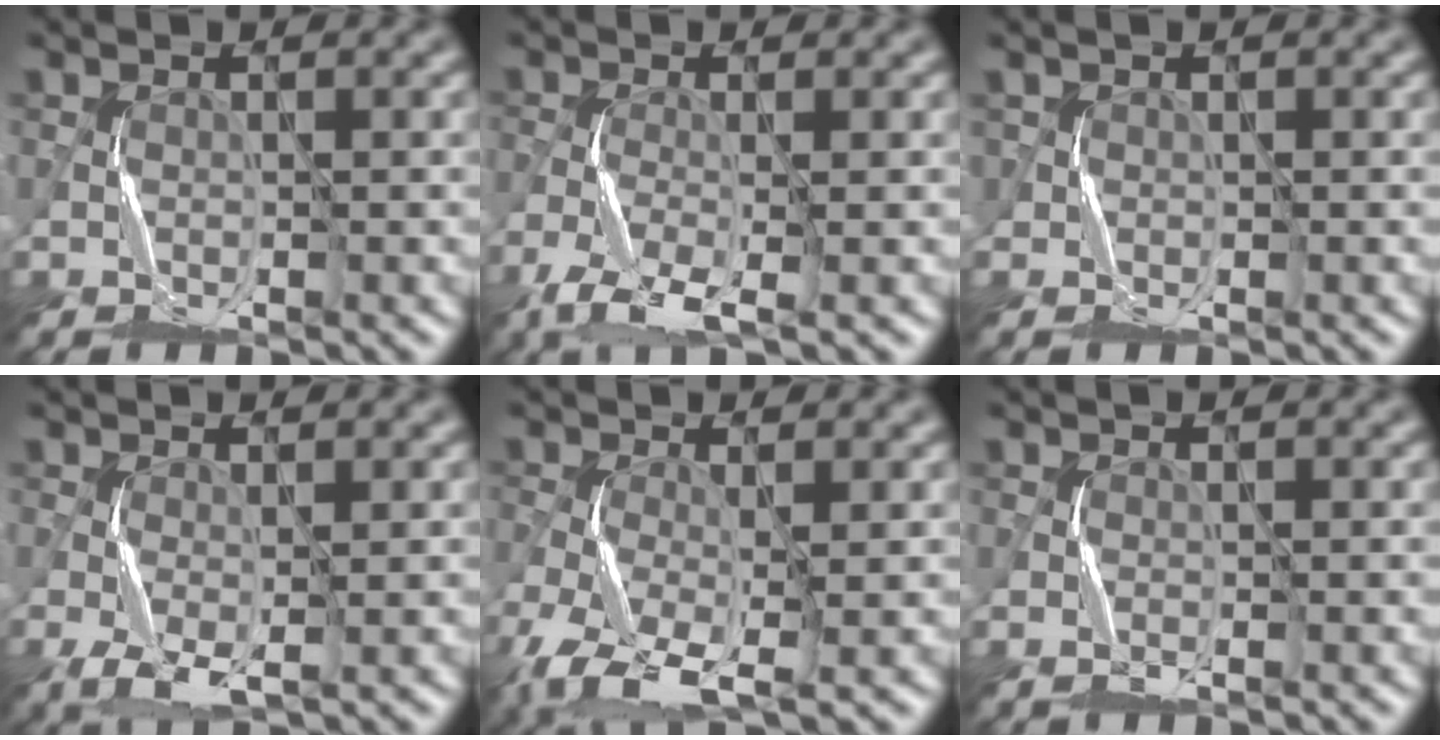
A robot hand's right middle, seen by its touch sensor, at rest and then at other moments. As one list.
[{"total": 5.0, "force": [-3.3, 1.5, 3.5], "torque": [-0.081, -0.015, -0.070]}, {"total": 1.2, "force": [0.3, 1.0, 0.7], "torque": [-0.016, 0.000, 0.004]}, {"total": 3.4, "force": [-1.3, 1.3, 2.8], "torque": [-0.070, -0.004, -0.023]}, {"total": 7.2, "force": [-3.9, 2.7, 5.4], "torque": [-0.128, -0.021, -0.078]}, {"total": 0.8, "force": [-0.3, 0.2, 0.7], "torque": [-0.016, 0.001, -0.007]}]